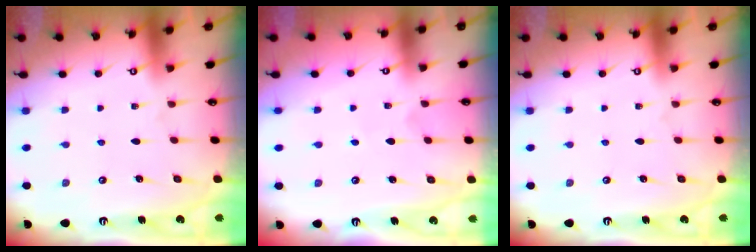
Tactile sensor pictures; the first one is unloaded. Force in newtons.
{"total": 2.8, "press": 2.7, "slide": 0.3}
{"total": 0.0}